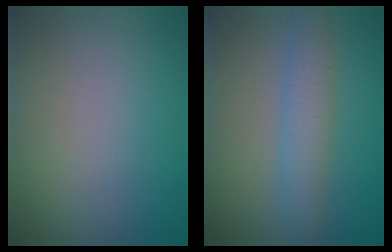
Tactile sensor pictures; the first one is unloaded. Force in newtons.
{"total": 3.4, "press": 3.4, "slide": 0.1}